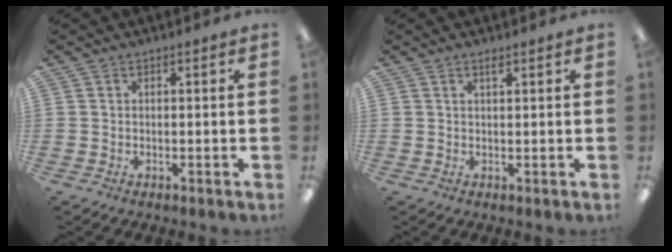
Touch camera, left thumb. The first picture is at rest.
{"total": 1.2, "force": [1.0, 0.2, 0.7], "torque": [-0.015, 0.000, 0.018]}